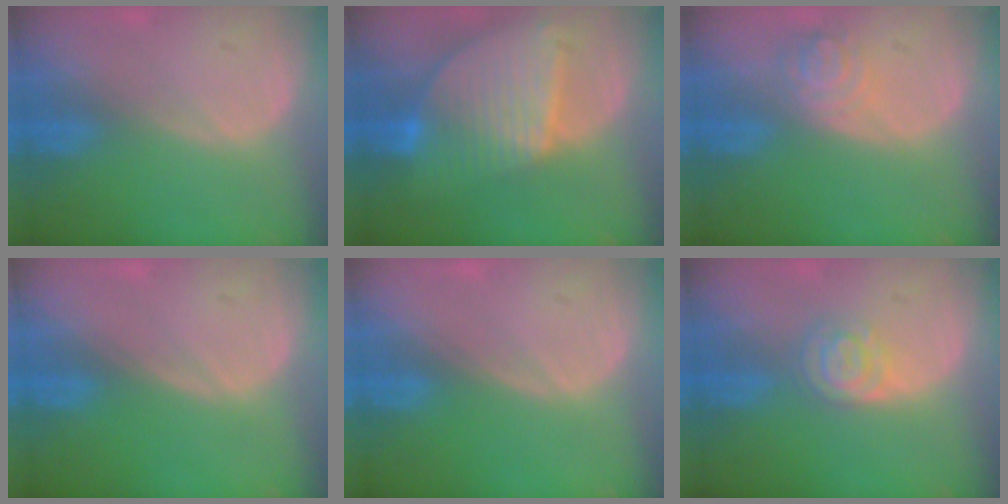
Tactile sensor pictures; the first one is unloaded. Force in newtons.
{"total": 9.6, "press": 8.3, "slide": 4.8}
{"total": 4.3, "press": 4.1, "slide": 1.3}
{"total": 0.0}
{"total": 0.0}
{"total": 4.4, "press": 3.9, "slide": 2.0}